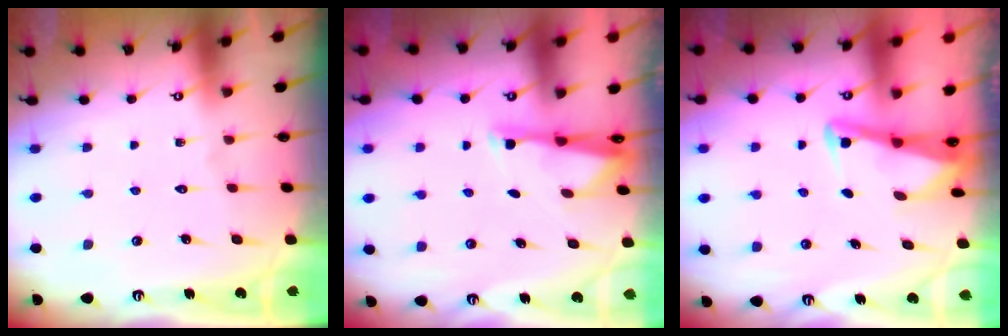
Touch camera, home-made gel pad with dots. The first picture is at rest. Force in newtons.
{"total": 2.7, "press": 2.7, "slide": 0.5}
{"total": 2.8, "press": 2.8, "slide": 0.4}